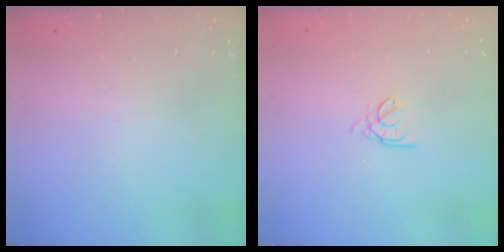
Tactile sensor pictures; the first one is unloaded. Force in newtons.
{"total": 2.2, "press": 2.1, "slide": 0.6}